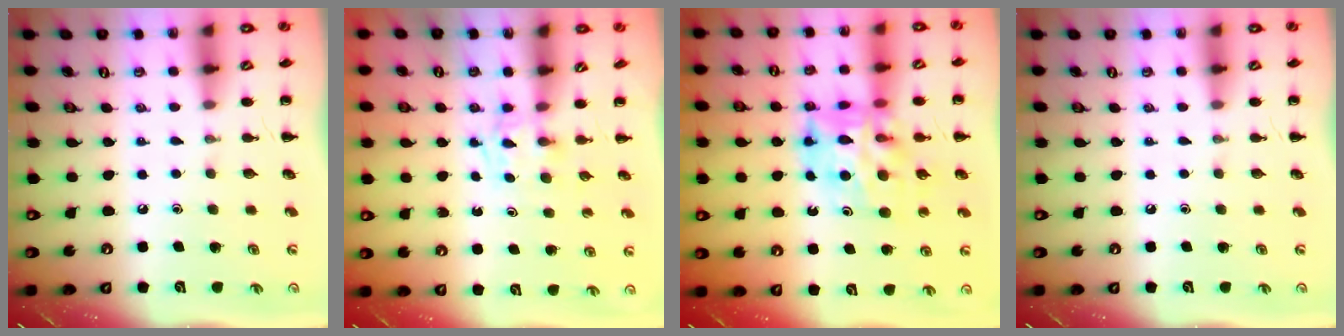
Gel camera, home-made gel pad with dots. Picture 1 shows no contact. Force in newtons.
{"total": 2.7, "press": 2.5, "slide": 1.0}
{"total": 13.5, "press": 12.9, "slide": 4.0}
{"total": 0.0}